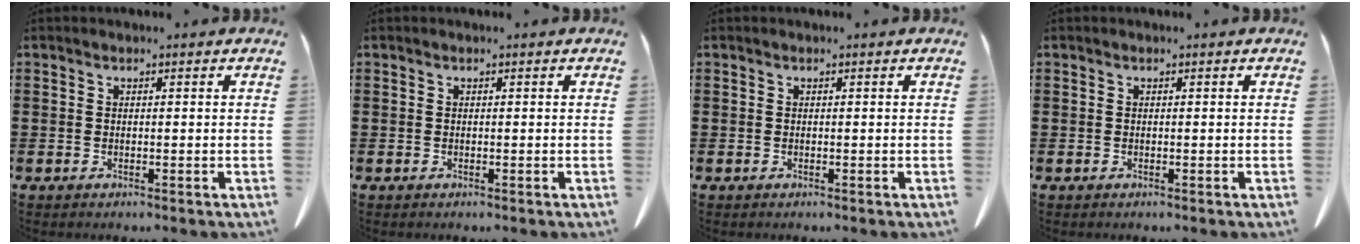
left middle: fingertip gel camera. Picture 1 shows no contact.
{"total": 0.0}
{"total": 0.0}
{"total": 0.0}